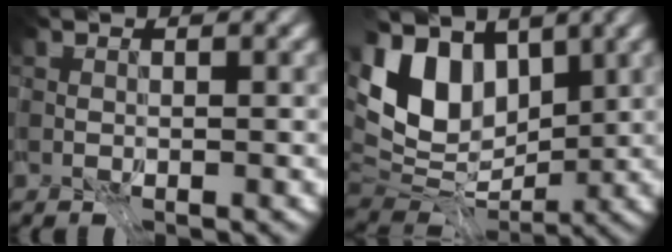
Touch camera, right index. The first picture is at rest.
{"total": 8.0, "force": [1.7, 4.6, 6.3], "torque": [-0.124, 0.008, 0.034]}